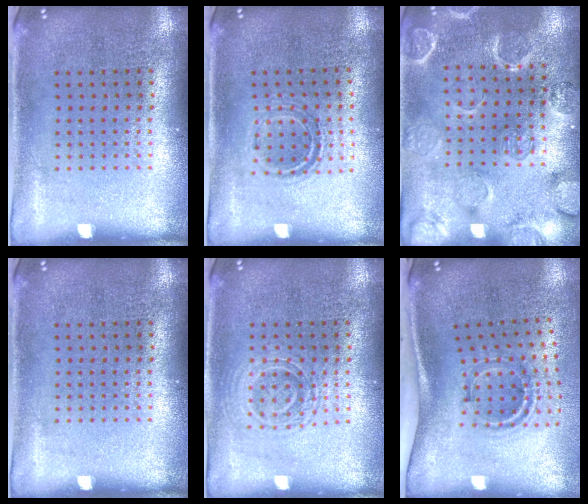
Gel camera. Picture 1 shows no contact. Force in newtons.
{"total": 1.0, "press": 1.0, "slide": 0.3}
{"total": 2.5, "press": 2.5, "slide": 0.3}
{"total": 0.0}
{"total": 1.4, "press": 1.3, "slide": 0.3}
{"total": 1.4, "press": 1.0, "slide": 1.0}